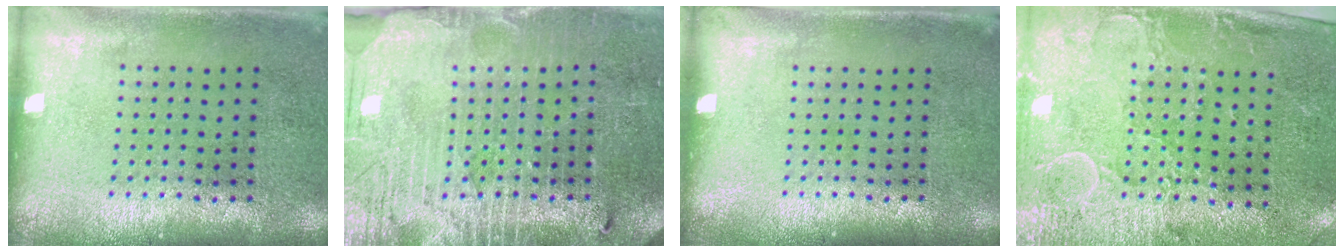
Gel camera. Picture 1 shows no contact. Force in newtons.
{"total": 3.9, "press": 3.7, "slide": 1.2}
{"total": 0.0}
{"total": 2.9, "press": 2.5, "slide": 1.5}